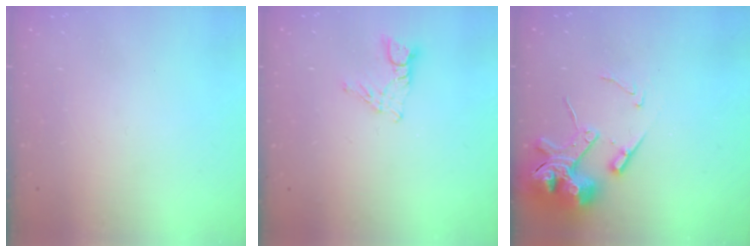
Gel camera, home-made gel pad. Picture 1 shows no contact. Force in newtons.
{"total": 6.5, "press": 6.5, "slide": 0.5}
{"total": 14.2, "press": 14.1, "slide": 1.9}